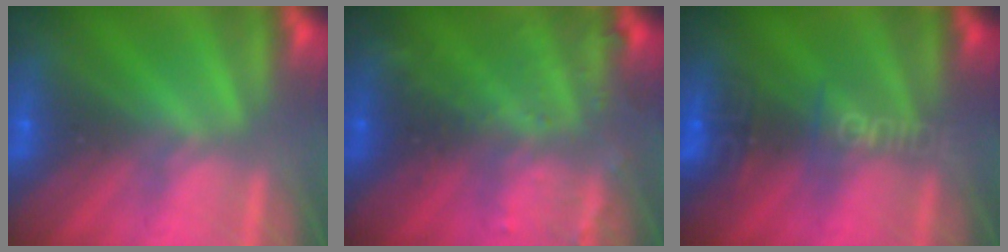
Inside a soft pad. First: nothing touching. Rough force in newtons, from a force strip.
{"total": 2.9}
{"total": 2.8}